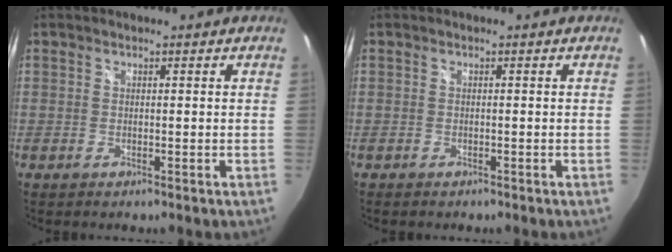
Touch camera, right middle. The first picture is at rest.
{"total": 0.7, "force": [-0.5, 0.5, 0.1], "torque": [-0.004, -0.002, -0.007]}